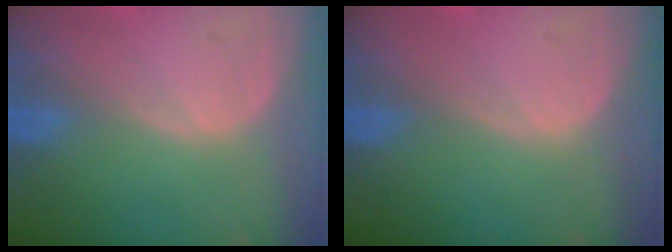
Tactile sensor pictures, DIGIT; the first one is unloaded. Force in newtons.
{"total": 0.0}